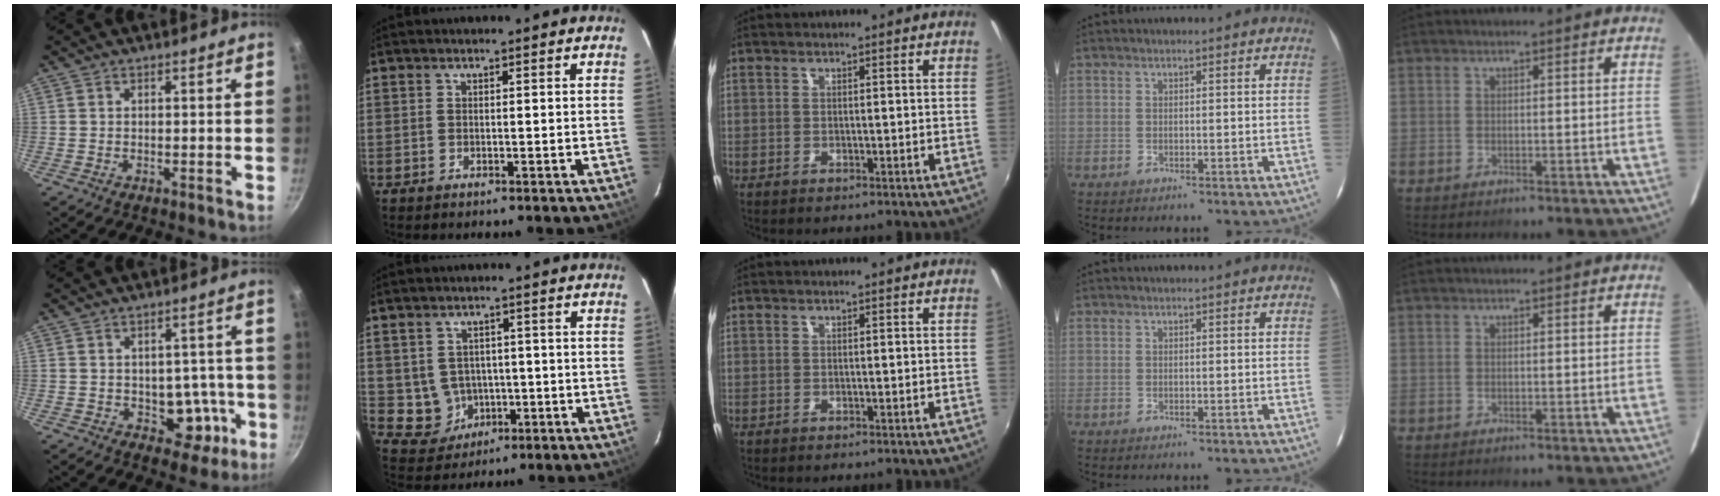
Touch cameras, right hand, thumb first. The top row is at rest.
{"thumb": {"total": 8.3, "force": [-2.2, 6.1, 5.1], "torque": [-0.016, 0.024, -0.019]}, "index": {"total": 6.5, "force": [-0.7, 6.4, 1.2], "torque": [-0.042, 0.015, 0.013]}}